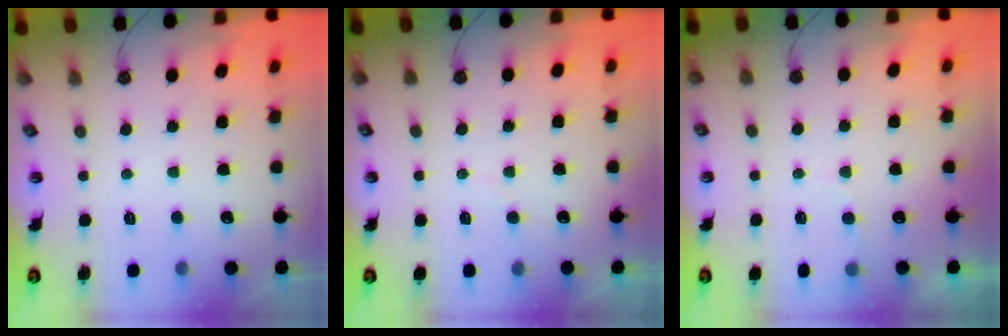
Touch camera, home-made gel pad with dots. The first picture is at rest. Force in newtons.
{"total": 2.7, "press": 2.6, "slide": 0.3}
{"total": 3.6, "press": 3.3, "slide": 1.5}